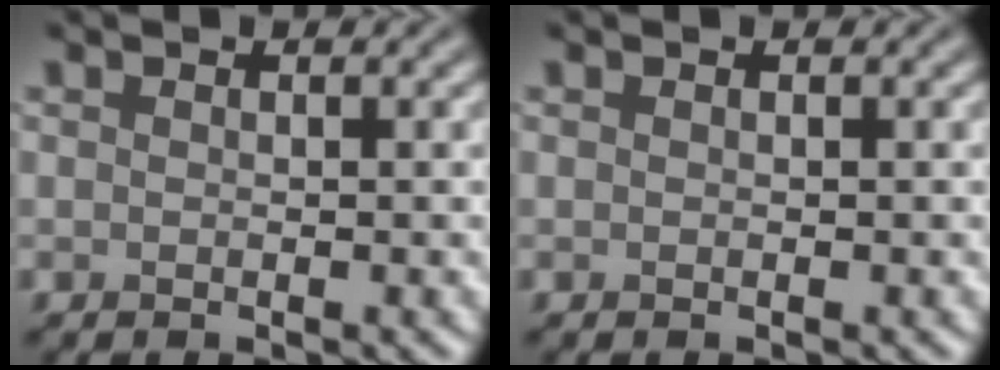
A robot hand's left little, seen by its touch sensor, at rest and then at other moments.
{"total": 0.0}